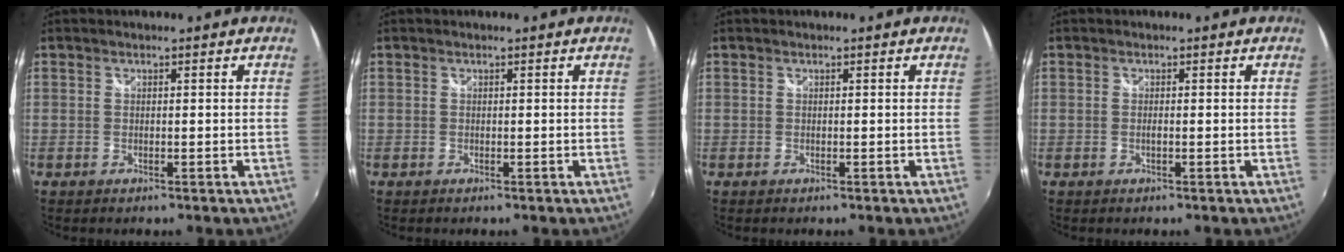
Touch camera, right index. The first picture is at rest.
{"total": 0.0}
{"total": 0.0}
{"total": 0.7, "force": [-0.3, 0.0, 0.6], "torque": [-0.012, -0.001, -0.006]}